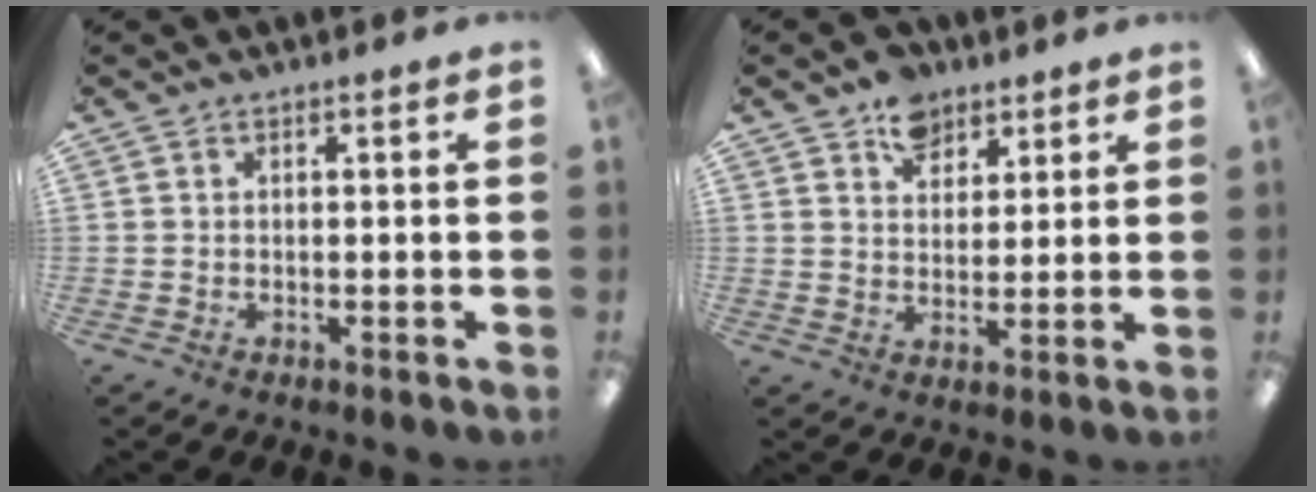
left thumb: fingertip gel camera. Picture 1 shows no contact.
{"total": 8.2, "force": [5.4, 5.4, 2.8], "torque": [-0.037, -0.018, 0.097]}